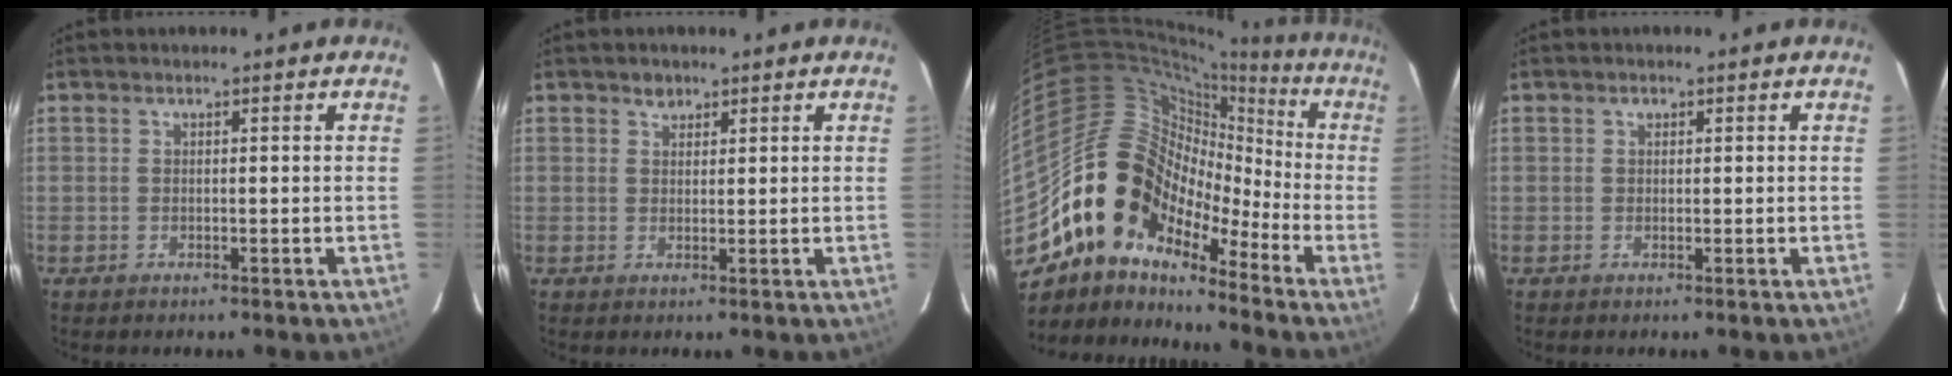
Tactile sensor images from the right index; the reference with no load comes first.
{"total": 1.8, "force": [1.1, 1.3, 0.3], "torque": [0.001, 0.007, 0.018]}
{"total": 15.2, "force": [-8.8, 10.9, 5.9], "torque": [-0.106, 0.029, -0.182]}
{"total": 0.8, "force": [0.2, 0.7, 0.2], "torque": [0.000, 0.004, 0.002]}